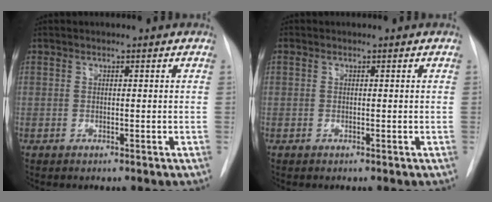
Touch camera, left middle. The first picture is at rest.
{"total": 0.0}